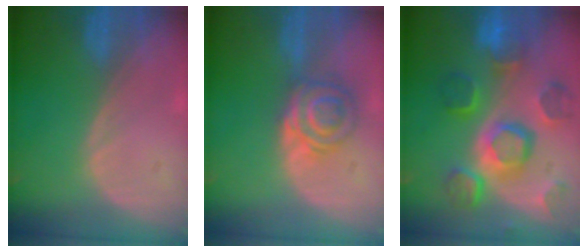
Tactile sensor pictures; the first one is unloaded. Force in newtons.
{"total": 6.0, "press": 5.6, "slide": 2.2}
{"total": 12.1, "press": 10.4, "slide": 6.1}